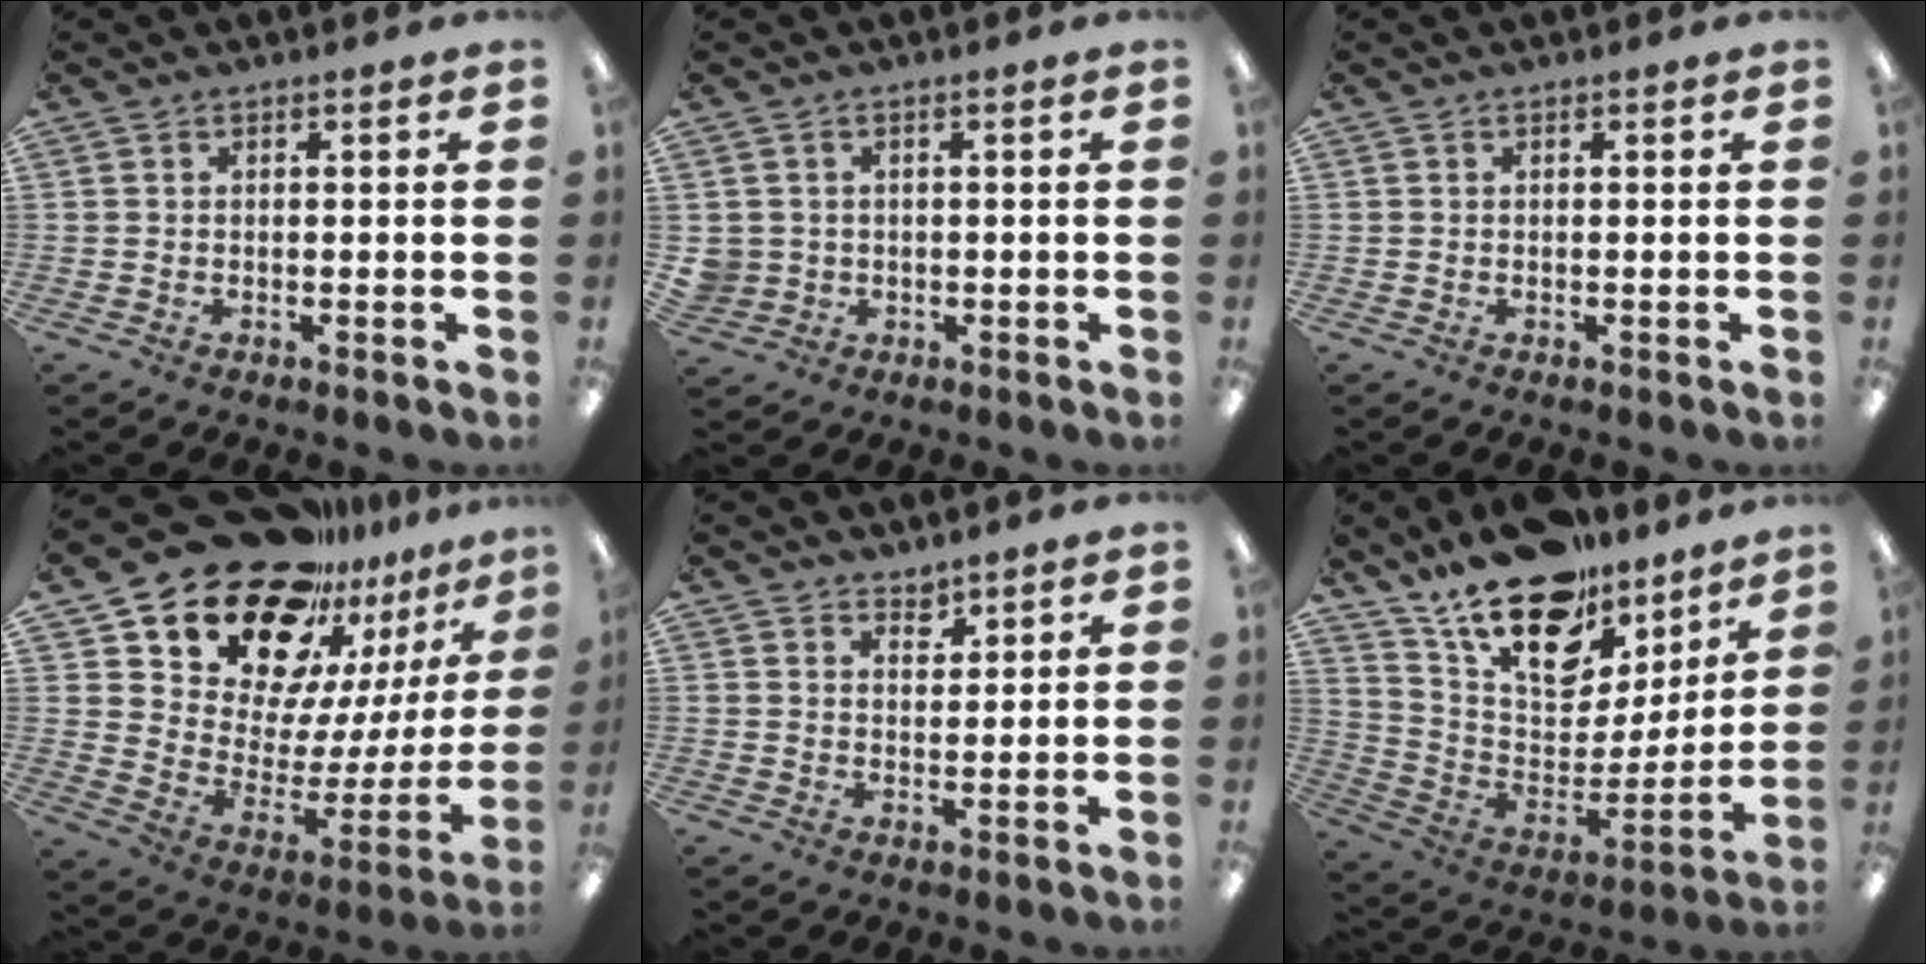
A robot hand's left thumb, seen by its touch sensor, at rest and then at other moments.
{"total": 2.8, "force": [0.4, 2.8, 0.0], "torque": [-0.008, 0.005, 0.006]}
{"total": 0.0}
{"total": 23.4, "force": [18.2, 11.8, 8.7], "torque": [-0.149, -0.127, 0.338]}
{"total": 3.0, "force": [2.8, 1.2, -0.1], "torque": [0.013, -0.022, 0.050]}
{"total": 21.1, "force": [15.0, 10.7, 10.3], "torque": [-0.171, -0.098, 0.269]}